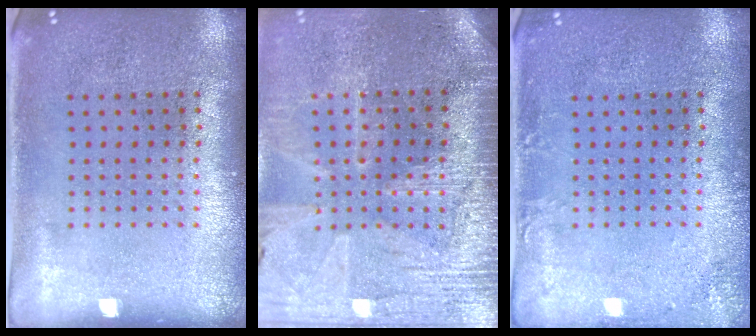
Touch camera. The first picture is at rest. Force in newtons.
{"total": 3.4, "press": 3.2, "slide": 1.2}
{"total": 1.7, "press": 1.7, "slide": 0.3}